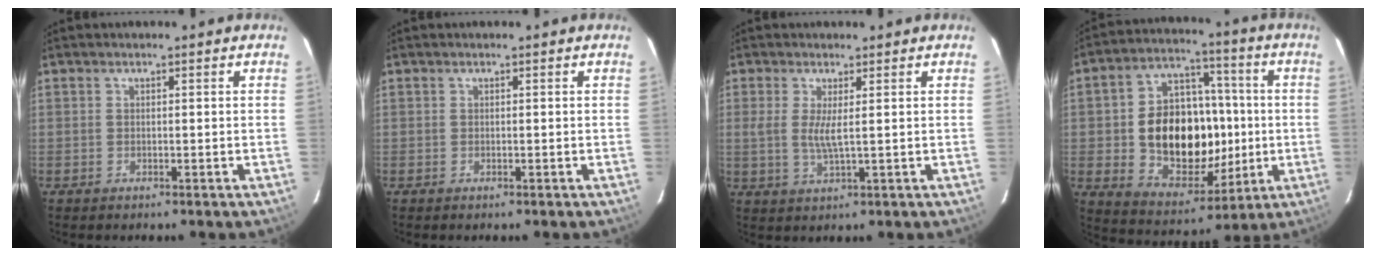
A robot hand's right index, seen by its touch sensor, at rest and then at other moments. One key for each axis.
{"total": 0.0}
{"total": 3.5, "fx": 0.6, "fy": 0.3, "fz": 3.4, "tx": -0.068, "ty": -0.006, "tz": 0.010}
{"total": 19.5, "fx": -1.2, "fy": 13.5, "fz": 14.1, "tx": -0.271, "ty": 0.021, "tz": 0.002}